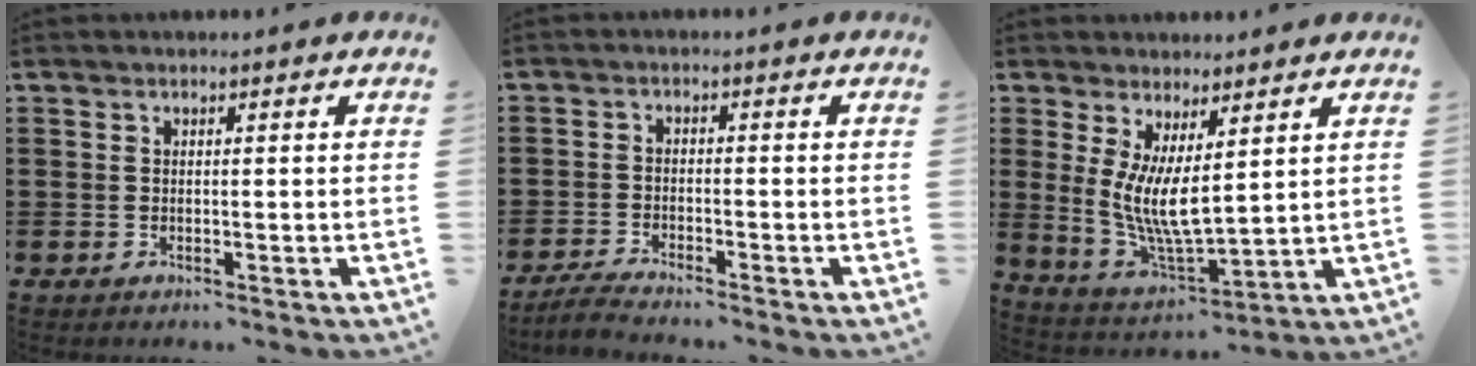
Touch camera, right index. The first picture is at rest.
{"total": 2.8, "force": [-2.7, 0.0, 0.6], "torque": [-0.018, 0.002, -0.058]}
{"total": 7.7, "force": [1.7, 2.3, 7.1], "torque": [-0.159, -0.023, 0.030]}